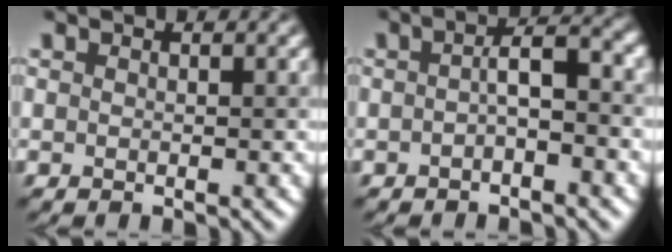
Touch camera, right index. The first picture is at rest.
{"total": 2.9, "force": [-0.4, 0.8, 2.8], "torque": [-0.047, 0.010, -0.010]}